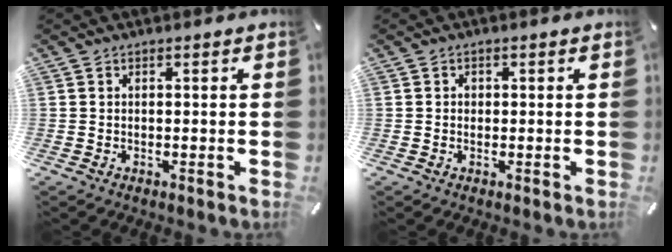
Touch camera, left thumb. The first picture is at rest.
{"total": 0.9, "force": [0.0, 0.9, 0.4], "torque": [0.001, 0.001, -0.003]}